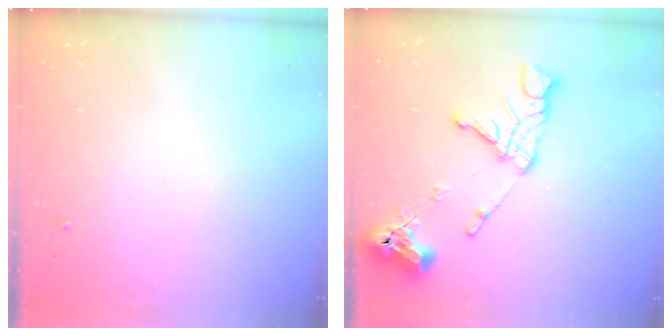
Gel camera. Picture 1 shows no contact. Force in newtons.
{"total": 14.1, "press": 14.0, "slide": 1.6}